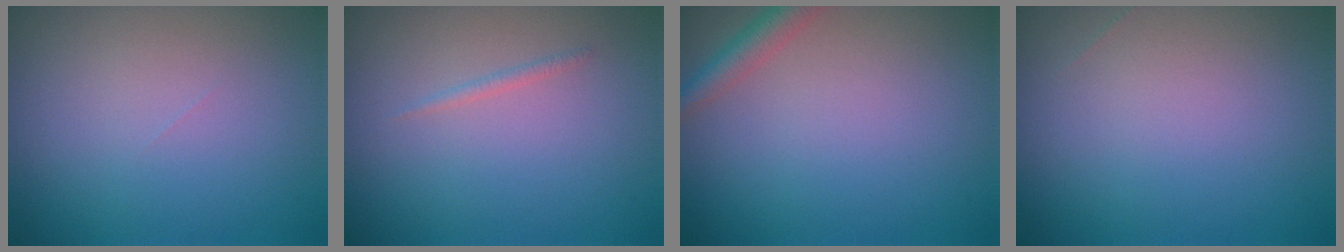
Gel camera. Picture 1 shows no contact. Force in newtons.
{"total": 0.5, "press": 0.5, "slide": 0.0}
{"total": 2.3, "press": 2.3, "slide": 0.1}
{"total": 0.0}